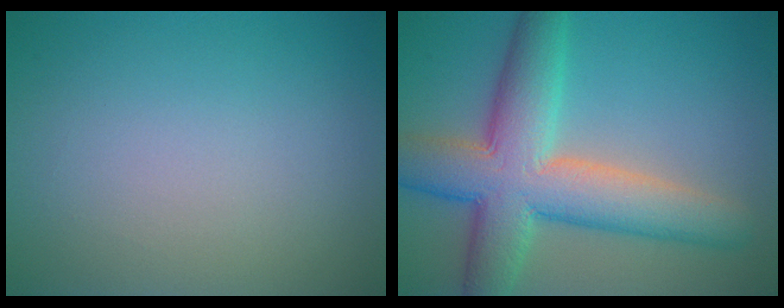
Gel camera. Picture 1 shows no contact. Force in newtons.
{"total": 9.8, "press": 9.8, "slide": 0.7}